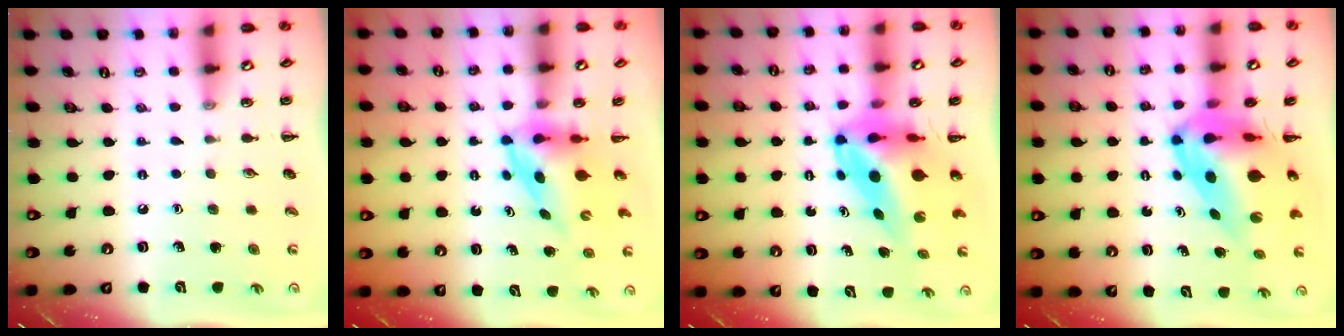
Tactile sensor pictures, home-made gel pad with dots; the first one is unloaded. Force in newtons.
{"total": 3.7, "press": 3.7, "slide": 0.6}
{"total": 8.9, "press": 8.5, "slide": 2.6}
{"total": 10.7, "press": 10.3, "slide": 2.9}